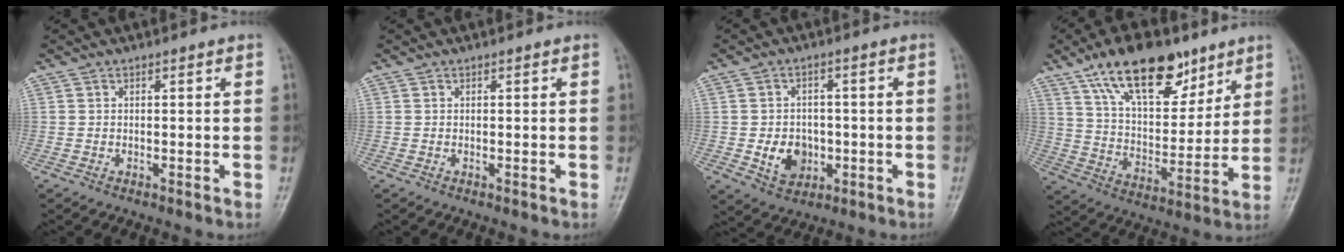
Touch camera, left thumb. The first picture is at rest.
{"total": 0.0}
{"total": 6.9, "force": [-1.5, 5.6, 3.7], "torque": [-0.032, 0.007, -0.017]}
{"total": 19.2, "force": [12.1, 9.2, 11.7], "torque": [-0.148, -0.047, 0.213]}